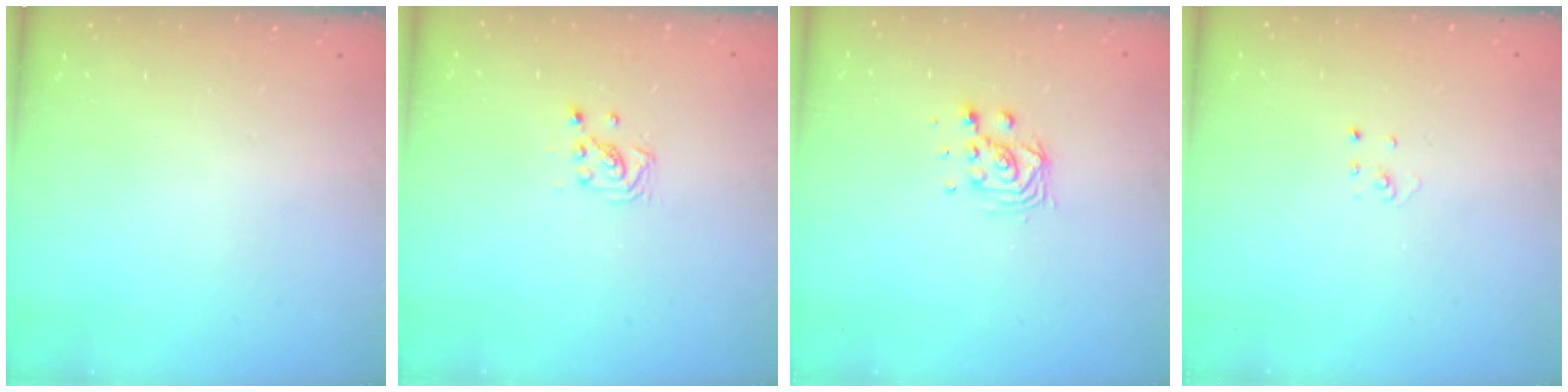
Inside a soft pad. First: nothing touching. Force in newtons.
{"total": 2.9, "press": 2.9, "slide": 0.3}
{"total": 5.9, "press": 5.9, "slide": 0.5}
{"total": 2.1, "press": 2.1, "slide": 0.1}